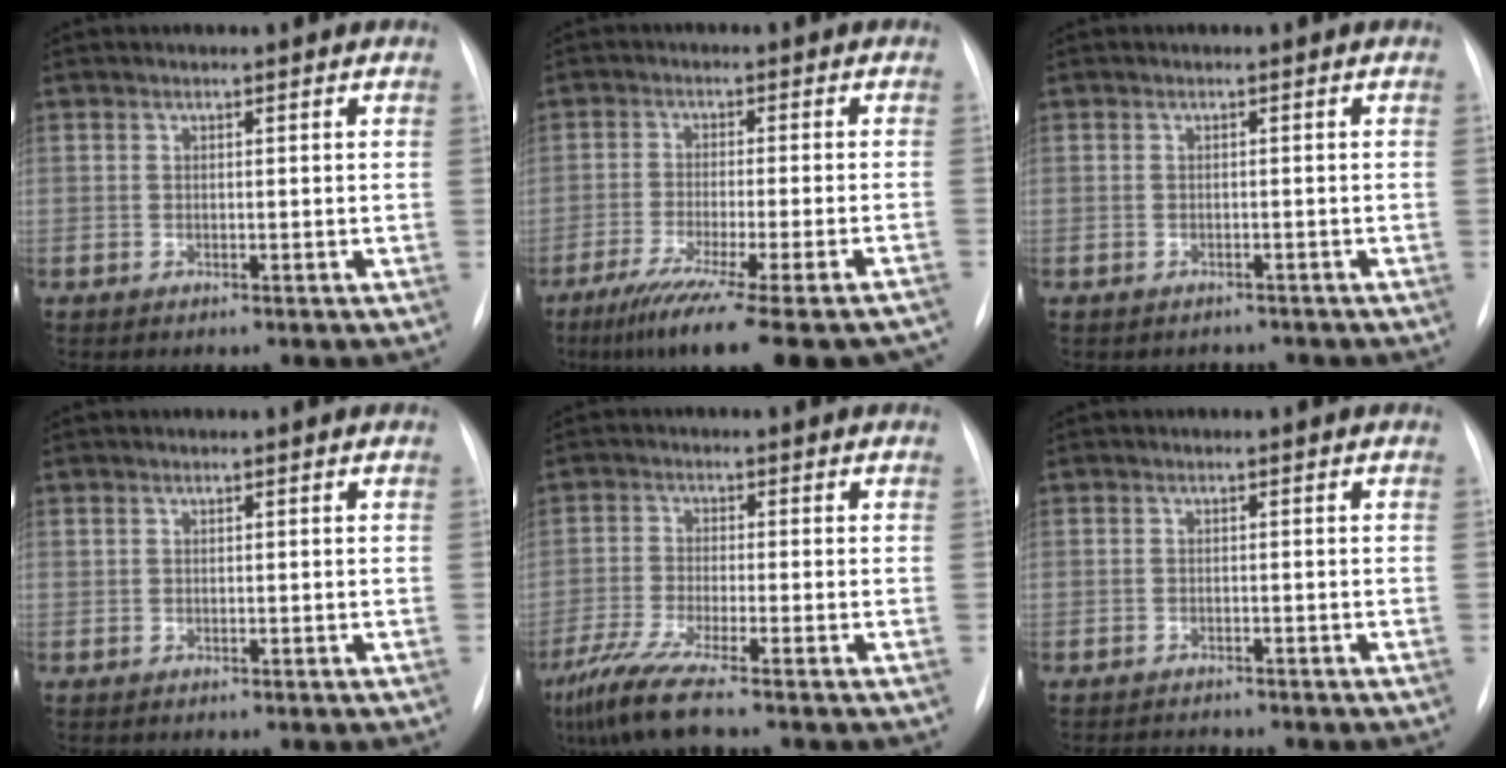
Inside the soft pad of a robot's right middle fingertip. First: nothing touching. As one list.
[{"total": 20.4, "force": [-16.7, 0.6, 11.7], "torque": [-0.120, -0.046, -0.237]}, {"total": 2.0, "force": [-1.8, 0.8, -0.2], "torque": [-0.003, 0.001, -0.022]}, {"total": 0.0}, {"total": 7.6, "force": [-5.6, -0.5, 5.0], "torque": [-0.103, -0.028, -0.107]}, {"total": 1.8, "force": [-1.8, 0.0, -0.1], "torque": [-0.004, -0.012, -0.024]}]